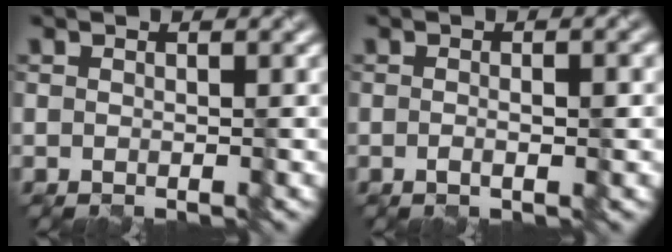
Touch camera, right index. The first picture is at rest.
{"total": 2.3, "force": [-0.2, 0.8, 2.1], "torque": [-0.020, 0.000, -0.009]}